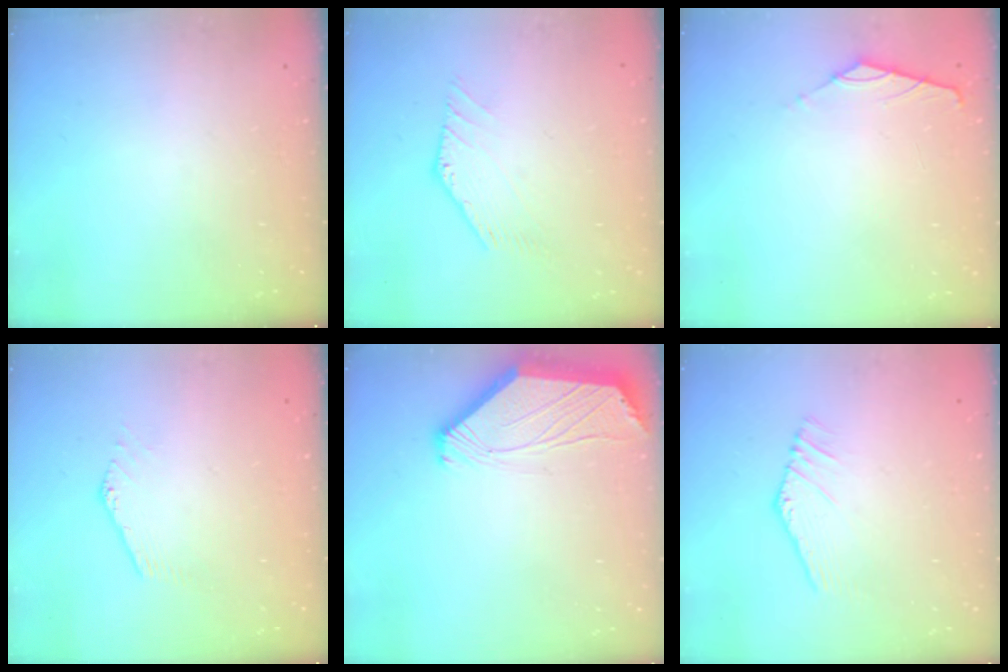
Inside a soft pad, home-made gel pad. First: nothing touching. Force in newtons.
{"total": 0.0}
{"total": 1.7, "press": 1.6, "slide": 0.4}
{"total": 0.5, "press": 0.4, "slide": 0.4}
{"total": 2.4, "press": 2.4, "slide": 0.6}
{"total": 3.0, "press": 3.0, "slide": 0.0}